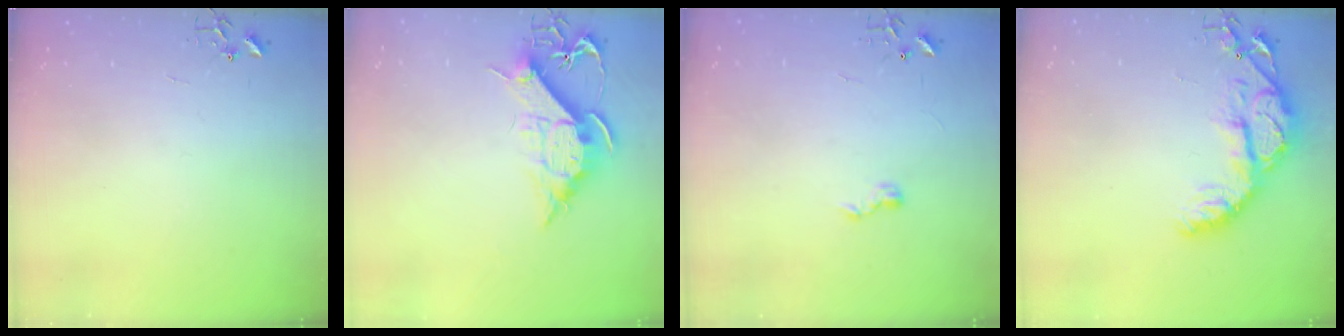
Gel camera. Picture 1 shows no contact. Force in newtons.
{"total": 11.3, "press": 11.3, "slide": 1.1}
{"total": 5.3, "press": 5.2, "slide": 0.7}
{"total": 14.0, "press": 13.9, "slide": 1.2}